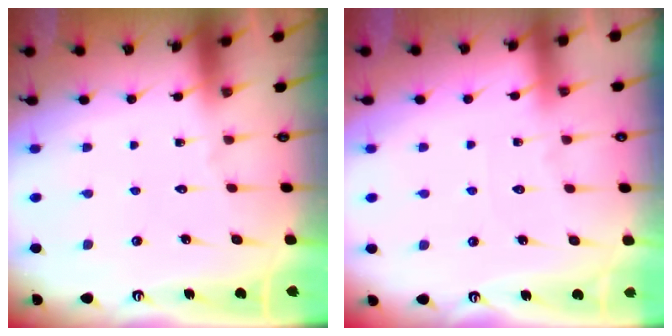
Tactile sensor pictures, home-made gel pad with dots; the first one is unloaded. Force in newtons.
{"total": 3.4, "press": 3.3, "slide": 0.4}